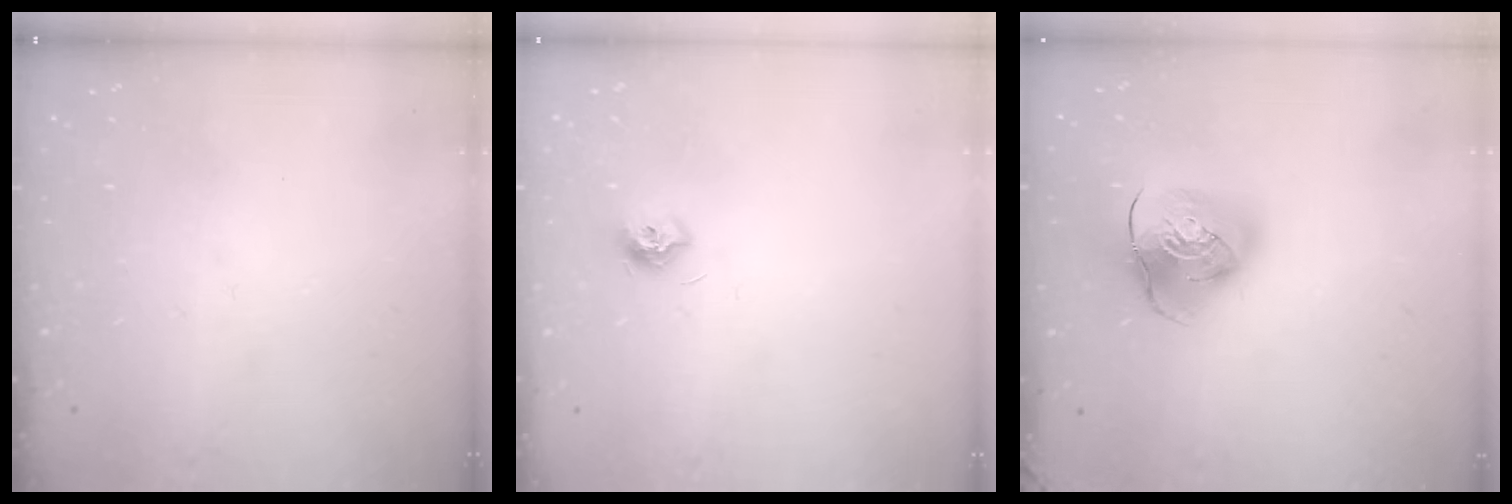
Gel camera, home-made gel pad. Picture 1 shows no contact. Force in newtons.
{"total": 7.8, "press": 7.8, "slide": 0.3}
{"total": 12.1, "press": 11.9, "slide": 1.9}